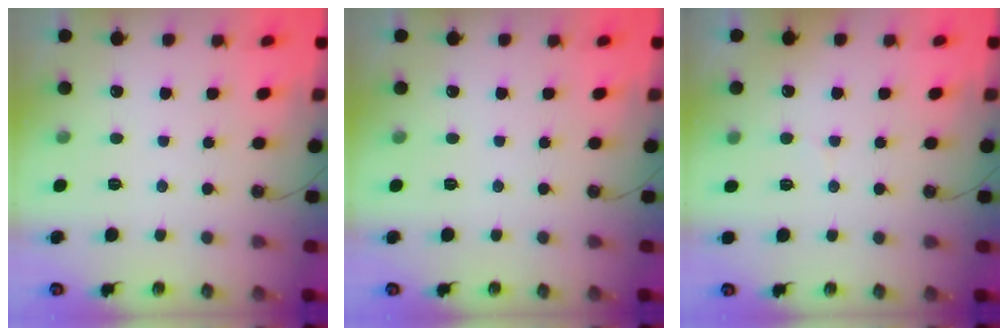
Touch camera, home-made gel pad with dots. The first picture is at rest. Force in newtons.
{"total": 0.0}
{"total": 4.6, "press": 4.4, "slide": 1.3}